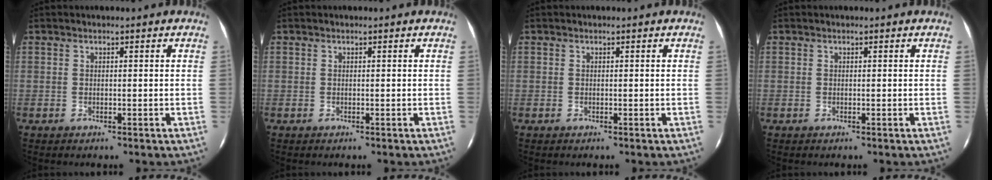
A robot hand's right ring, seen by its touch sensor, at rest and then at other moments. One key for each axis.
{"total": 0.0}
{"total": 0.0}
{"total": 0.0}